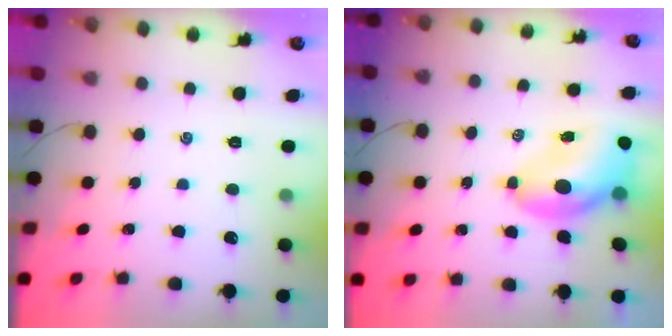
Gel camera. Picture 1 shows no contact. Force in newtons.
{"total": 7.6, "press": 7.3, "slide": 2.2}